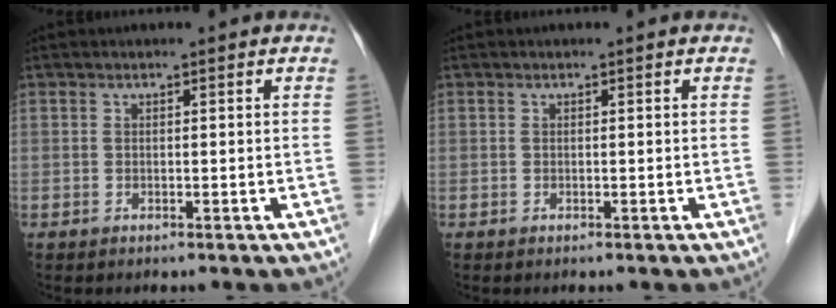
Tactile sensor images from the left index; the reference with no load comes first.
{"total": 0.0}